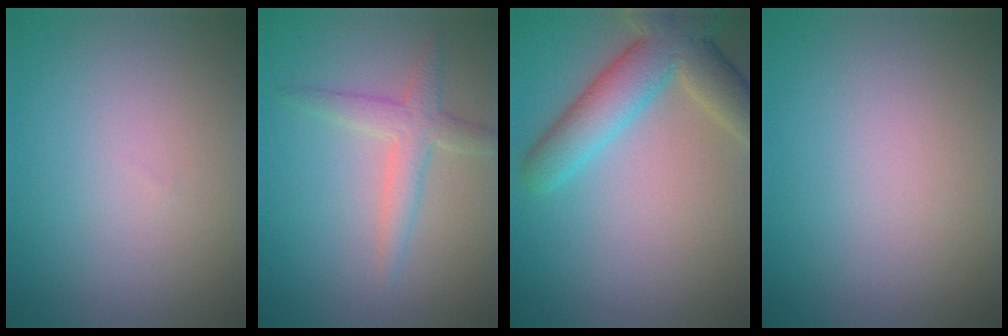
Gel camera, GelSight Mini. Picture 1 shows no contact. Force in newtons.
{"total": 2.9, "press": 2.9, "slide": 0.1}
{"total": 6.6, "press": 6.5, "slide": 0.4}
{"total": 0.0}